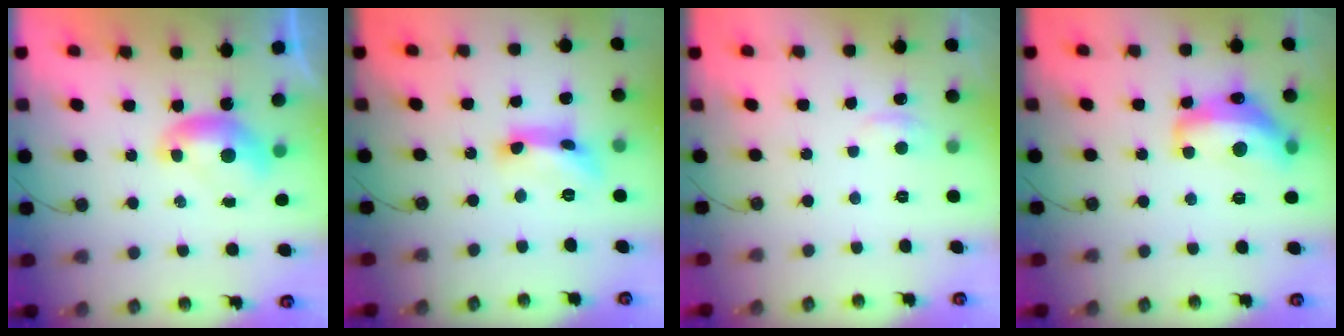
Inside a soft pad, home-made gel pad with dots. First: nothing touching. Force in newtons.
{"total": 8.4, "press": 8.4, "slide": 0.4}
{"total": 1.0, "press": 0.7, "slide": 0.8}
{"total": 10.7, "press": 10.7, "slide": 0.8}